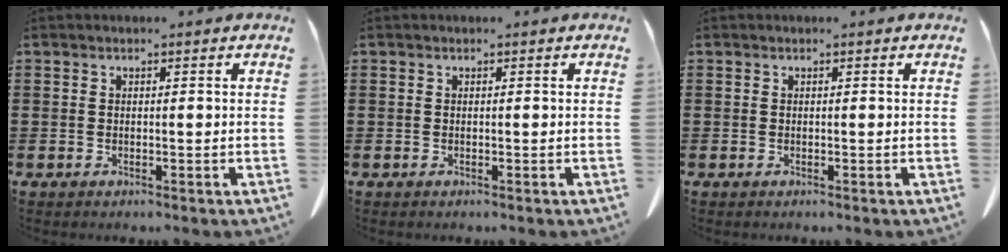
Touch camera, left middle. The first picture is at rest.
{"total": 0.0}
{"total": 0.0}